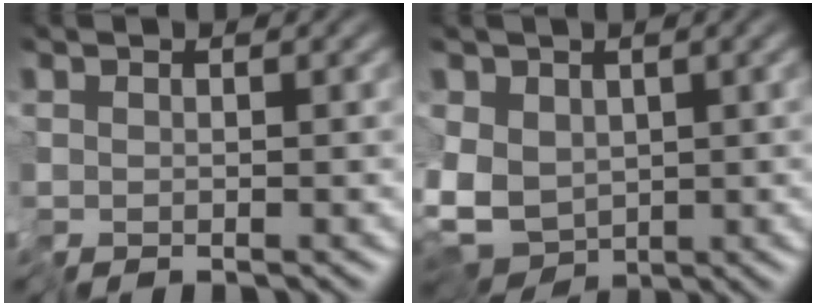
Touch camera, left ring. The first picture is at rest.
{"total": 6.5, "force": [-0.8, 4.4, 4.7], "torque": [-0.088, -0.011, -0.016]}